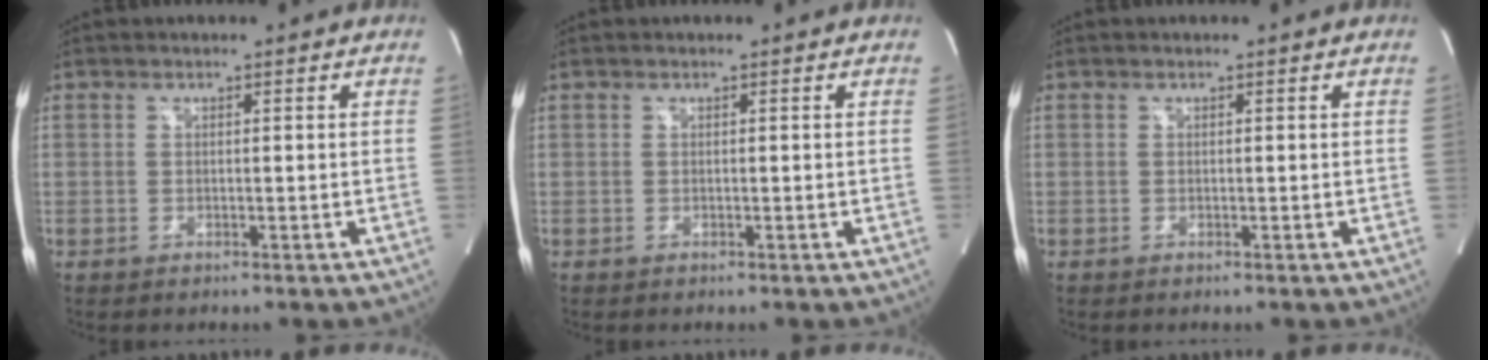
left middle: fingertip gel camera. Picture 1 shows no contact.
{"total": 0.0}
{"total": 0.0}